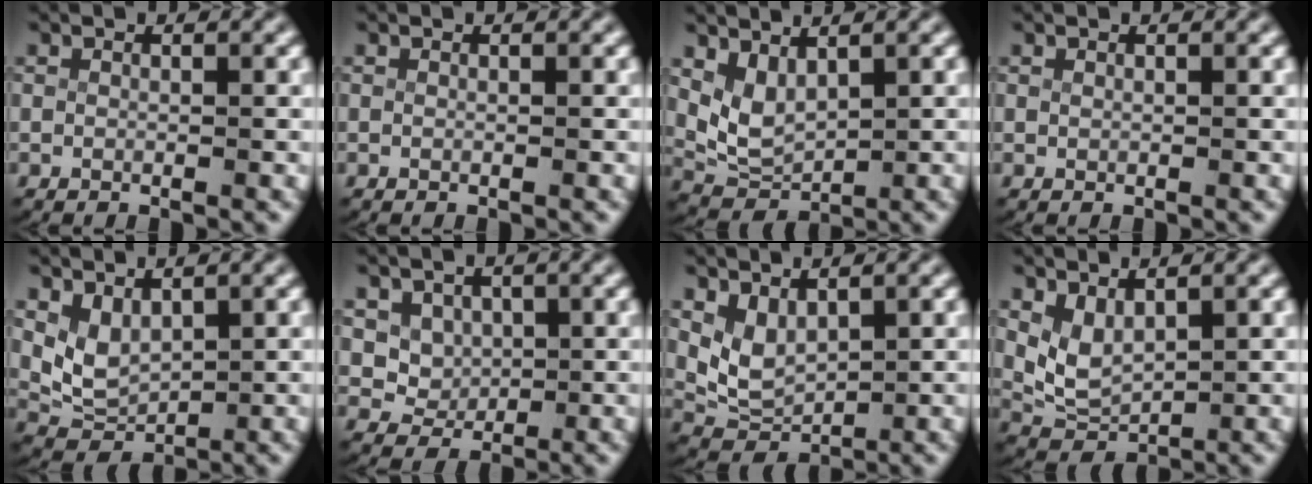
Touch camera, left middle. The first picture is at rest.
{"total": 0.0}
{"total": 6.2, "force": [1.0, 5.2, 3.2], "torque": [-0.090, -0.020, 0.023]}
{"total": 0.0}
{"total": 5.8, "force": [0.9, 4.9, 2.9], "torque": [-0.081, -0.021, 0.022]}
{"total": 4.7, "force": [0.6, 4.4, 1.5], "torque": [-0.054, -0.022, 0.019]}
{"total": 6.2, "force": [1.0, 5.2, 3.2], "torque": [-0.087, -0.020, 0.023]}
{"total": 5.5, "force": [1.0, 4.5, 2.9], "torque": [-0.084, -0.019, 0.024]}